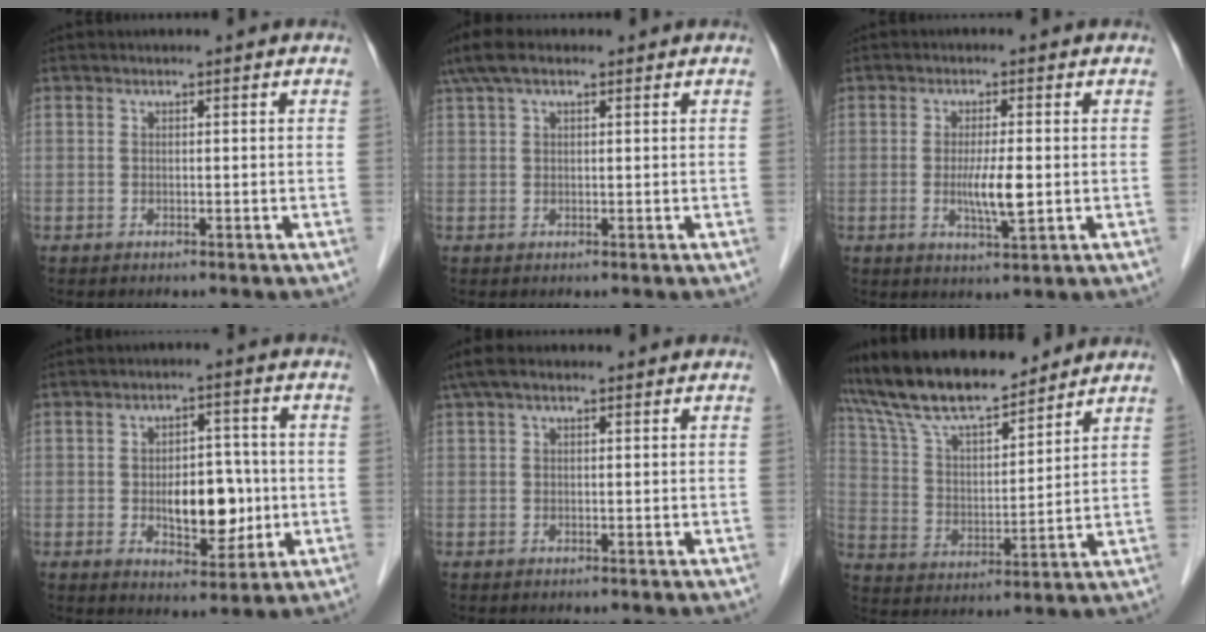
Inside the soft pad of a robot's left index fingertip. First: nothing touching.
{"total": 5.8, "force": [3.9, 2.0, 3.7], "torque": [-0.087, 0.041, 0.076]}
{"total": 4.7, "force": [-0.5, 0.5, 4.6], "torque": [-0.089, -0.012, -0.008]}
{"total": 8.1, "force": [-1.0, 4.2, 6.9], "torque": [-0.101, 0.001, -0.010]}
{"total": 4.4, "force": [2.9, 1.5, 3.0], "torque": [-0.069, 0.043, 0.054]}
{"total": 13.5, "force": [12.1, 2.5, 5.3], "torque": [-0.105, 0.011, 0.227]}